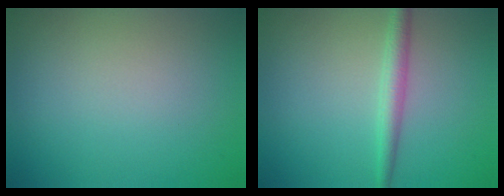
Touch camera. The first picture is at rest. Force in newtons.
{"total": 2.2, "press": 2.2, "slide": 0.0}